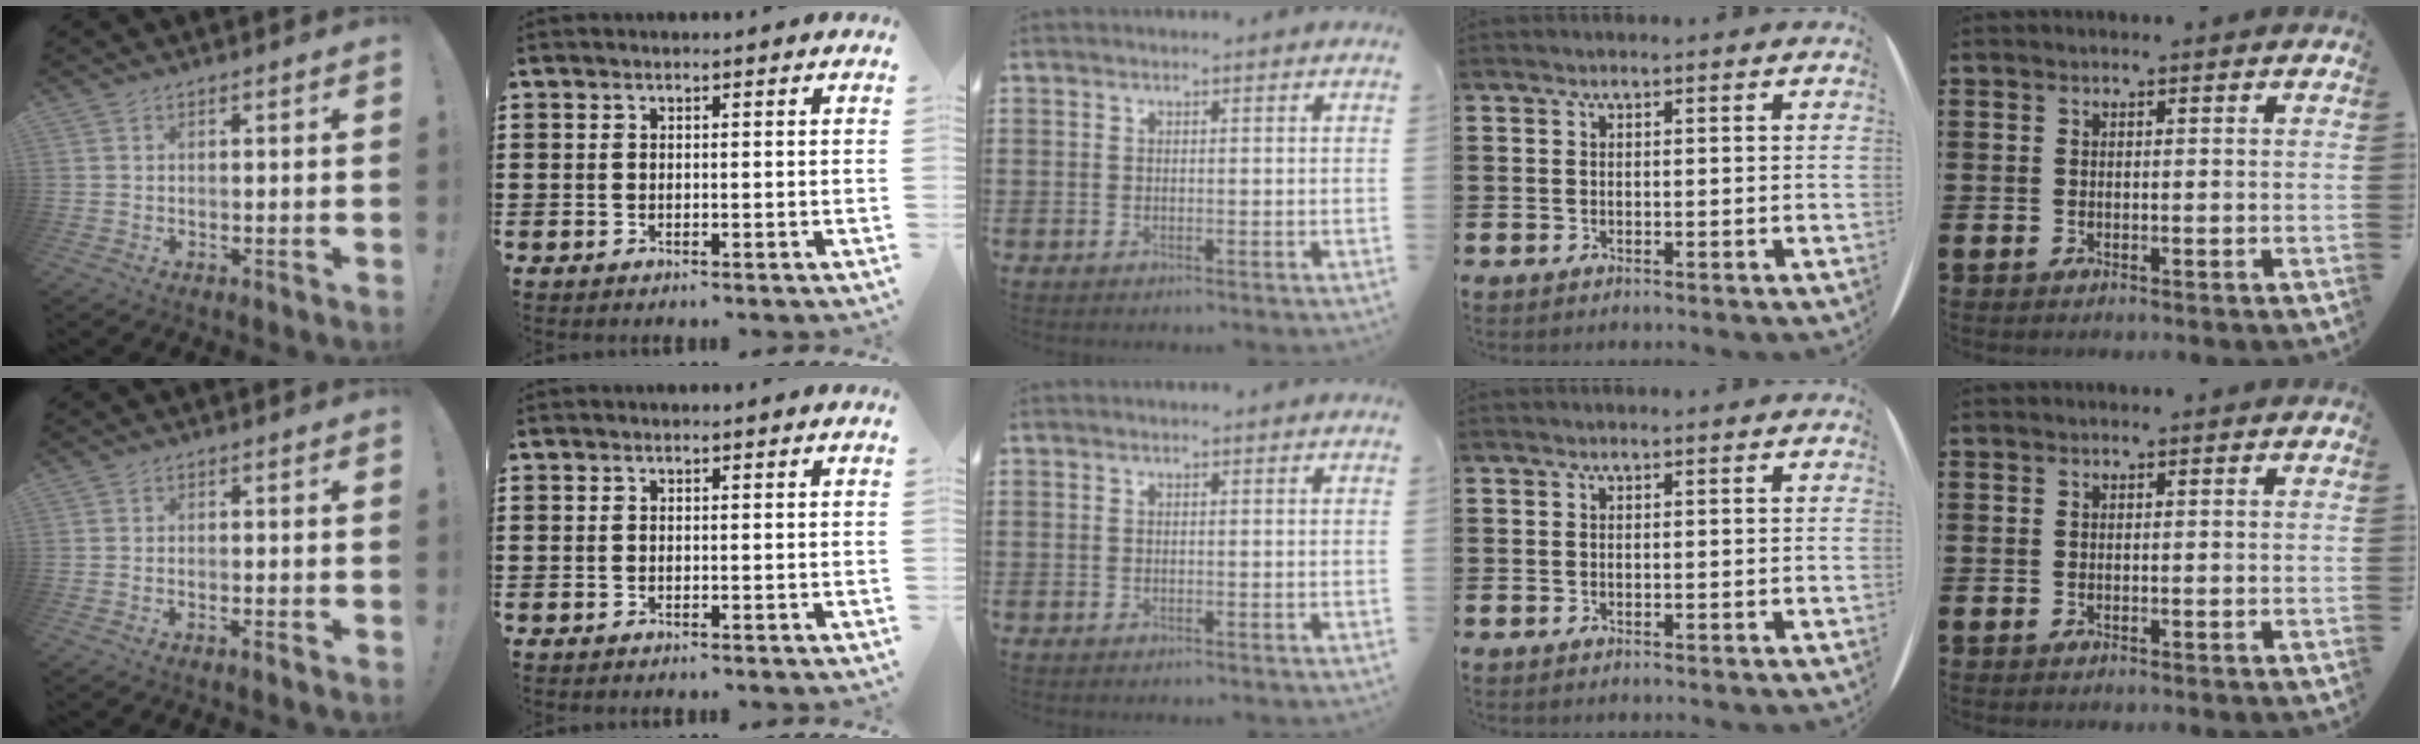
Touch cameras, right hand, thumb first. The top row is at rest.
{"thumb": {"total": 1.4, "force": [-1.0, 0.1, 1.0], "torque": [-0.022, 0.002, -0.017]}}